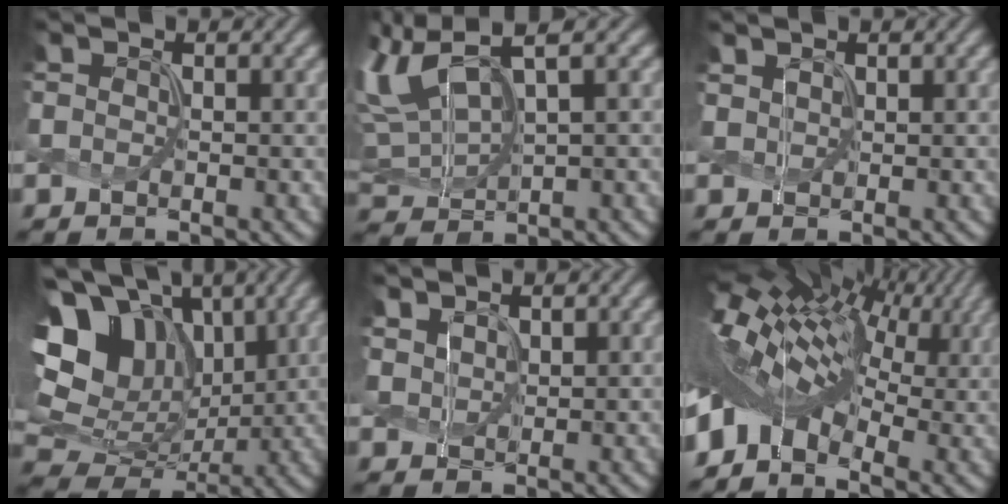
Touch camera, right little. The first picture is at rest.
{"total": 7.7, "force": [4.0, 3.0, 6.0], "torque": [-0.147, 0.024, 0.077]}
{"total": 0.9, "force": [0.6, 0.6, 0.1], "torque": [-0.006, -0.001, 0.016]}
{"total": 14.2, "force": [4.7, 10.2, 8.7], "torque": [-0.179, 0.029, 0.085]}
{"total": 2.2, "force": [1.7, 1.2, 0.8], "torque": [-0.029, 0.002, 0.040]}
{"total": 12.1, "force": [1.1, 7.2, 9.6], "torque": [-0.207, 0.016, 0.009]}